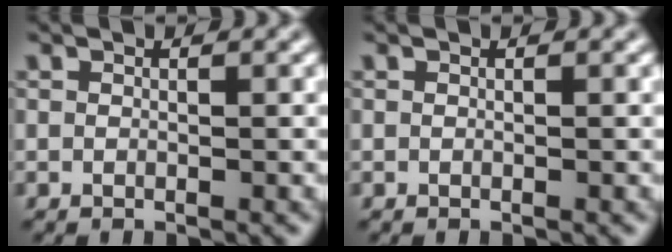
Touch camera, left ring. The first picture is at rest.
{"total": 0.0}